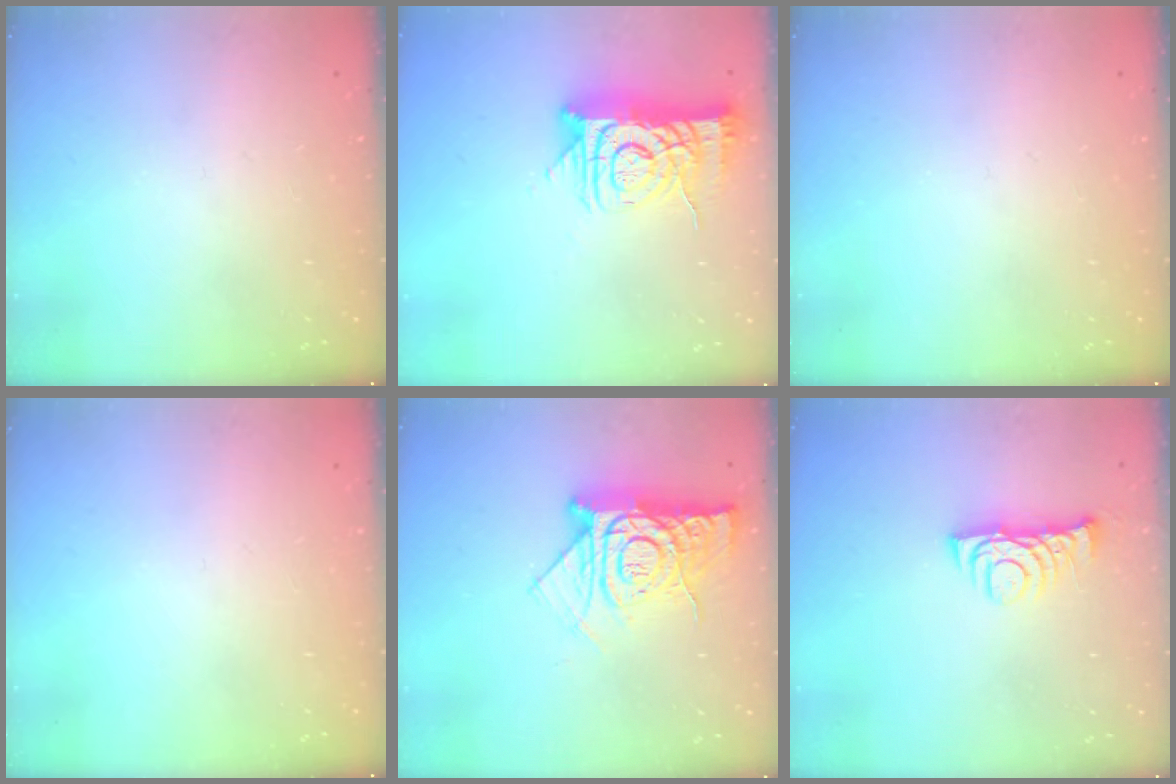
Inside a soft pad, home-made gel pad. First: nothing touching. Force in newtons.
{"total": 12.8, "press": 12.8, "slide": 0.8}
{"total": 0.0}
{"total": 0.0}
{"total": 14.7, "press": 14.6, "slide": 1.5}
{"total": 8.0, "press": 7.9, "slide": 0.8}